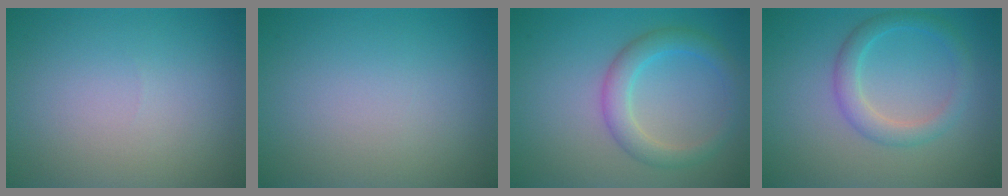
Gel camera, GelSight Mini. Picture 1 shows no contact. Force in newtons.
{"total": 0.0}
{"total": 3.4, "press": 3.3, "slide": 0.3}
{"total": 2.8, "press": 2.8, "slide": 0.1}